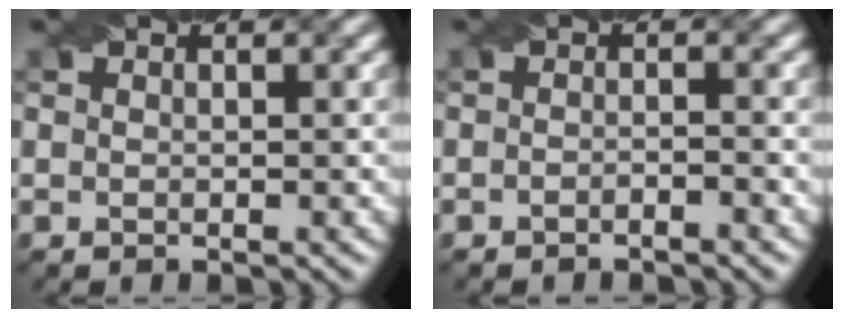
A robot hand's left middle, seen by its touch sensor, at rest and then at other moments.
{"total": 1.1, "force": [-0.9, 0.1, 0.6], "torque": [-0.012, 0.001, -0.016]}